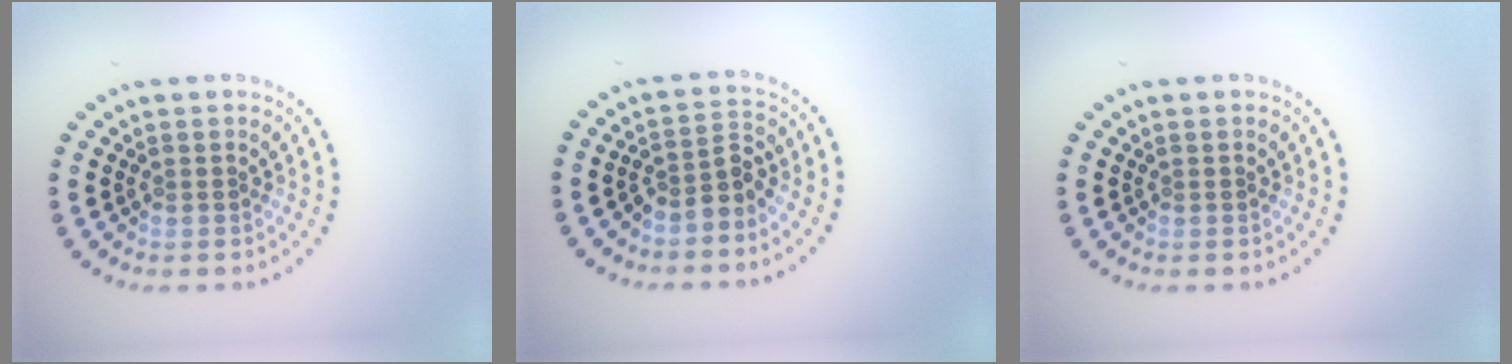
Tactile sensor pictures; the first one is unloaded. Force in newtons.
{"total": 2.4, "press": 1.8, "slide": 1.6}
{"total": 0.0}